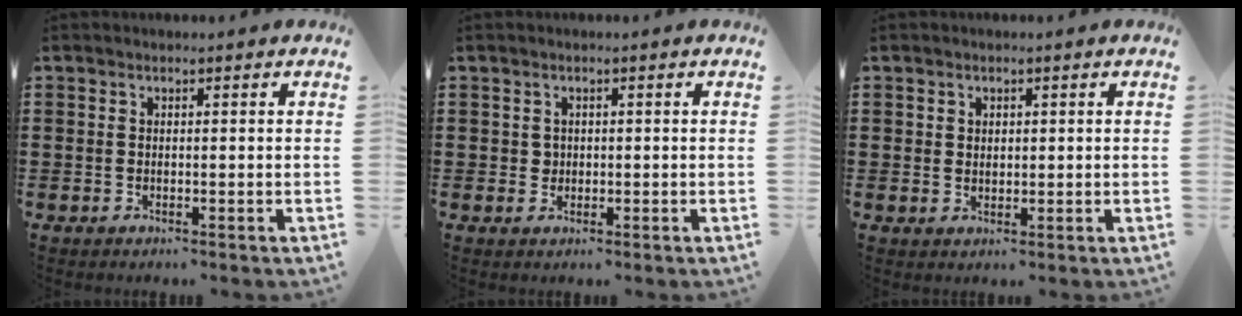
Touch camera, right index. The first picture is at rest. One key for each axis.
{"total": 1.1, "fx": 0.2, "fy": 1.0, "fz": 0.3, "tx": -0.008, "ty": 0.005, "tz": 0.004}
{"total": 1.4, "fx": 0.8, "fy": 1.1, "fz": 0.3, "tx": -0.009, "ty": 0.005, "tz": 0.016}